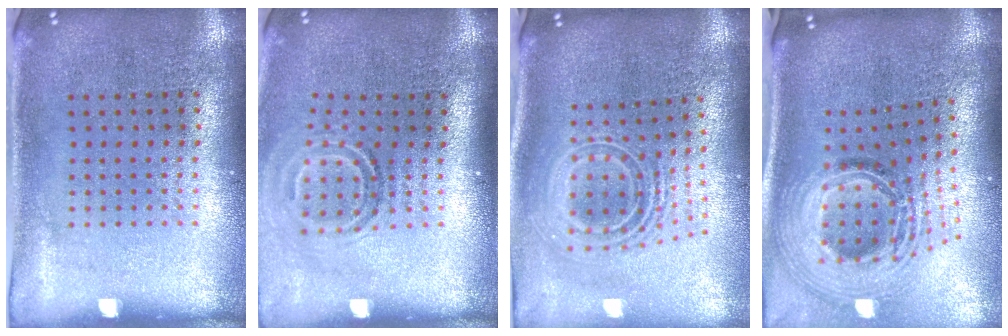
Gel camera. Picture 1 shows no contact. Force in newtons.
{"total": 1.7, "press": 1.1, "slide": 1.3}
{"total": 2.5, "press": 1.8, "slide": 1.8}
{"total": 2.6, "press": 1.8, "slide": 1.8}